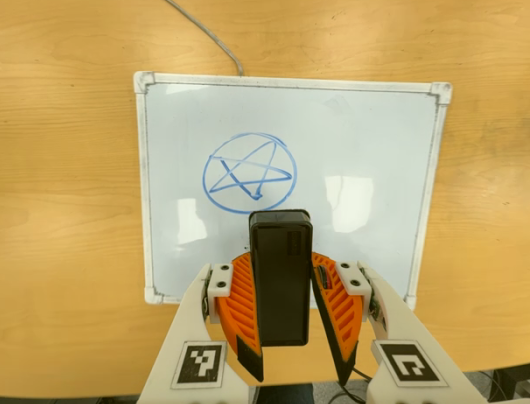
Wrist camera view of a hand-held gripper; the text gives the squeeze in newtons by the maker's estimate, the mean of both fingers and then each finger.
{"total": 6.3, "left": 5.8, "right": 6.8}